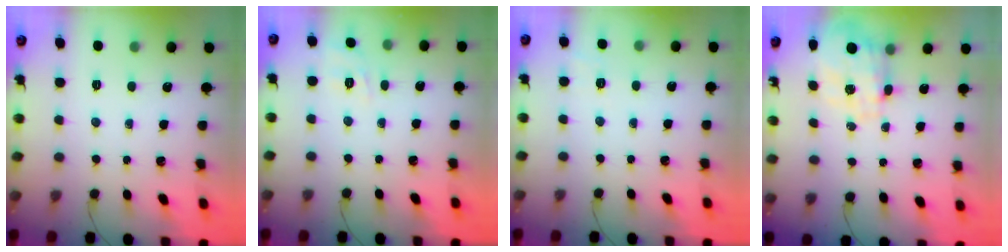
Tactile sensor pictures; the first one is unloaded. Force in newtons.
{"total": 2.0, "press": 0.6, "slide": 1.9}
{"total": 1.6, "press": 0.2, "slide": 1.6}
{"total": 7.6, "press": 7.5, "slide": 1.2}